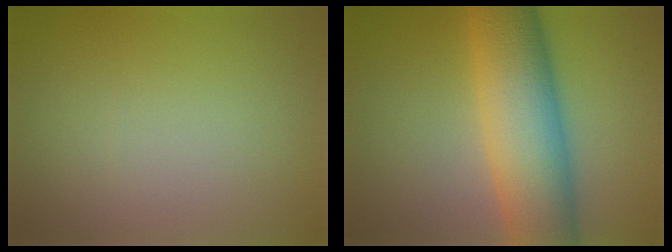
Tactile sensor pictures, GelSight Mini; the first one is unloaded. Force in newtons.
{"total": 11.0, "press": 11.0, "slide": 0.1}